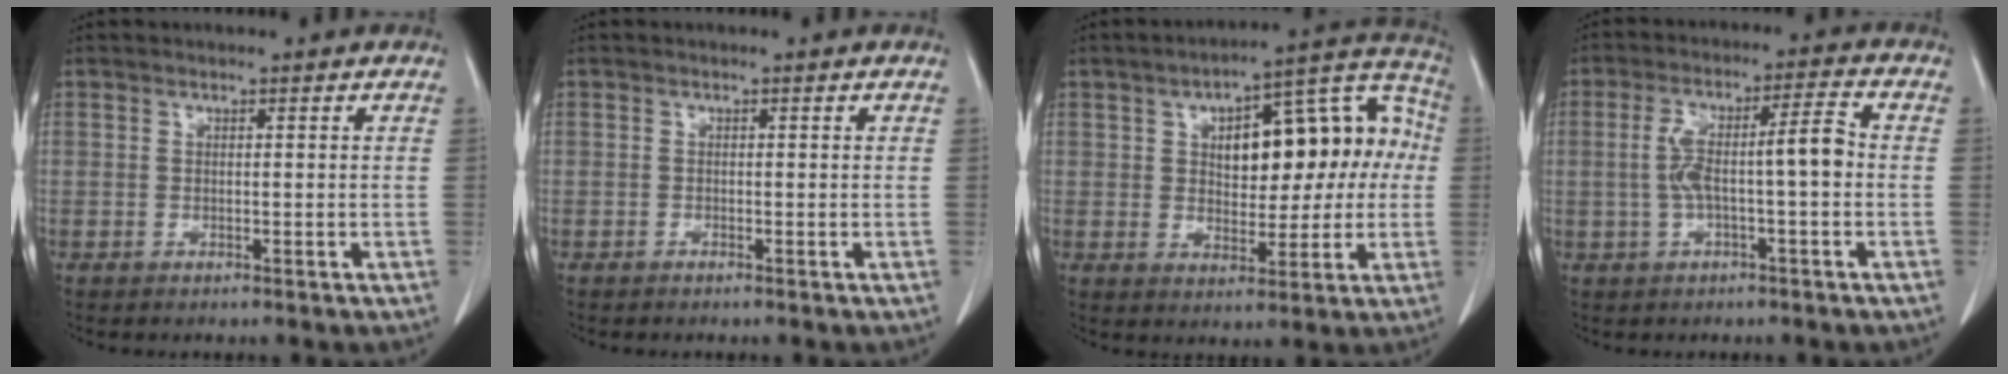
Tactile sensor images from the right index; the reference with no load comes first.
{"total": 0.0}
{"total": 17.9, "force": [2.4, 8.1, 15.7], "torque": [-0.213, 0.053, 0.039]}
{"total": 8.3, "force": [-0.7, 1.3, 8.1], "torque": [-0.151, 0.031, -0.012]}